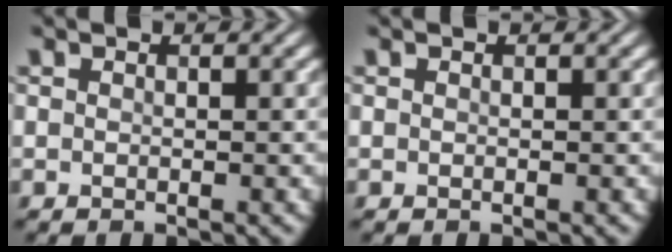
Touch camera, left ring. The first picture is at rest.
{"total": 0.0}